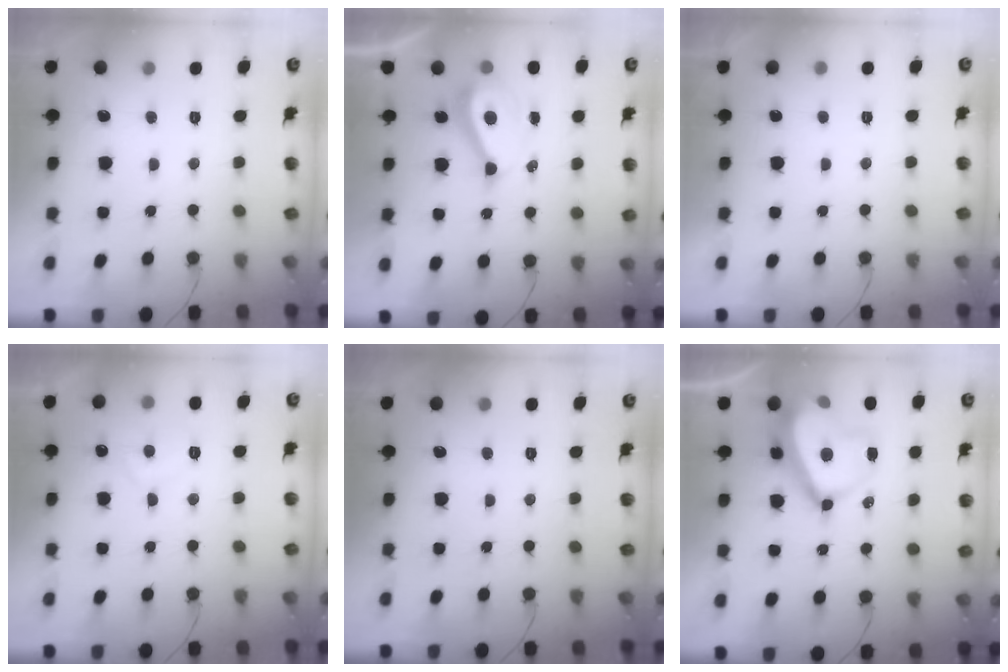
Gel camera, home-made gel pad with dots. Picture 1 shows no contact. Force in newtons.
{"total": 7.7, "press": 7.7, "slide": 0.2}
{"total": 2.2, "press": 2.1, "slide": 0.3}
{"total": 3.7, "press": 3.7, "slide": 0.7}
{"total": 0.0}
{"total": 15.2, "press": 15.2, "slide": 1.4}